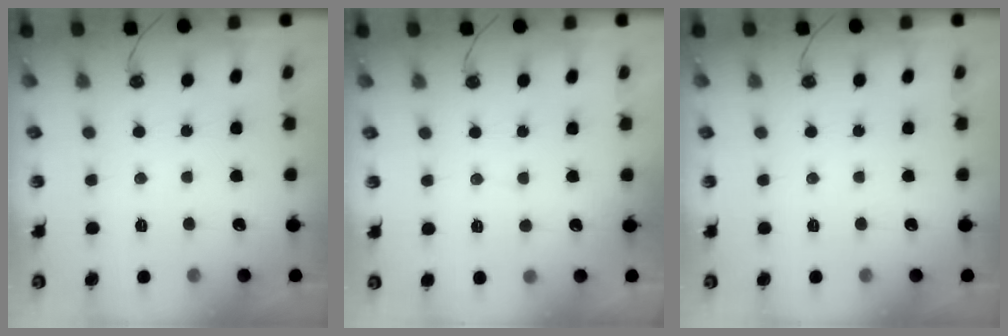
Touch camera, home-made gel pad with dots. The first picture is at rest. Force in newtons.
{"total": 4.0, "press": 4.0, "slide": 0.4}
{"total": 0.0}